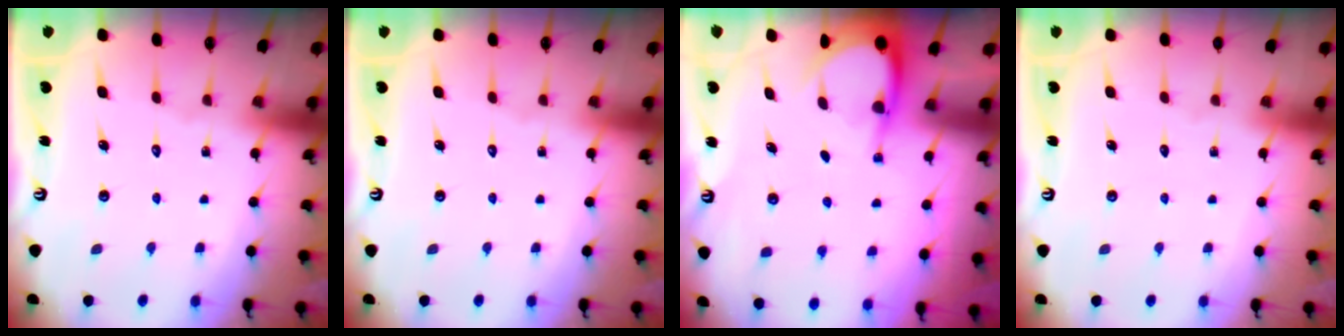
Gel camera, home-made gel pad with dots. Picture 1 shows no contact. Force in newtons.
{"total": 0.0}
{"total": 4.0, "press": 4.0, "slide": 0.2}
{"total": 0.0}